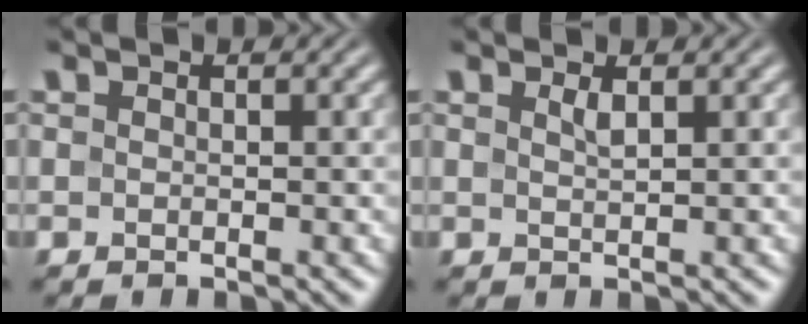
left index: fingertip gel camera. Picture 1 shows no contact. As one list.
[{"total": 0.8, "force": [0.5, 0.0, 0.6], "torque": [-0.017, -0.001, 0.012]}]